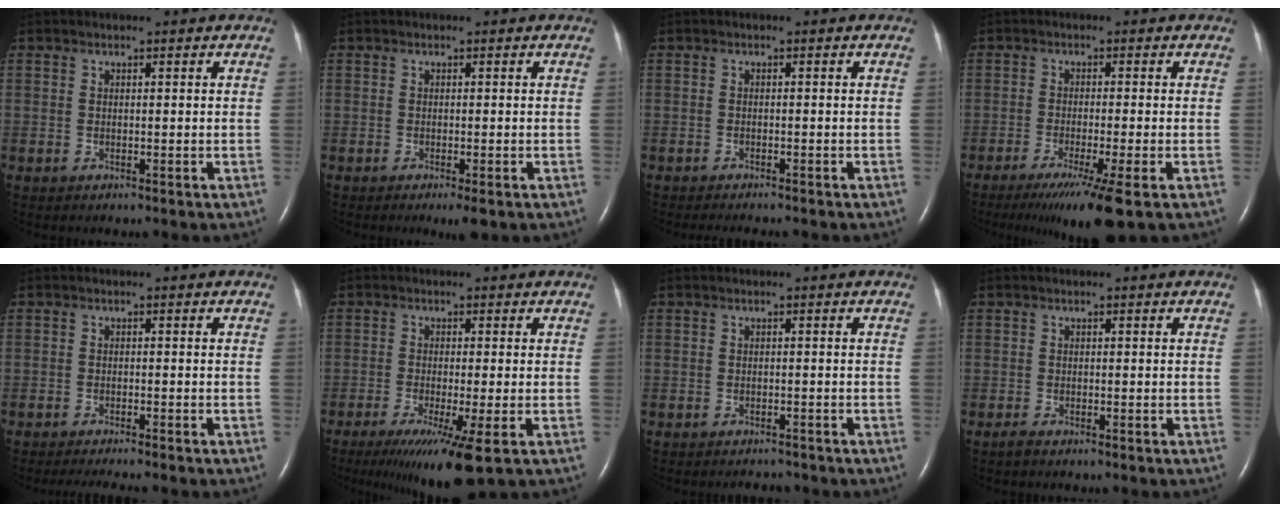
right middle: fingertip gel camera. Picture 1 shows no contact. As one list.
[{"total": 2.1, "force": [-1.2, 0.3, 1.7], "torque": [-0.024, -0.006, -0.015]}, {"total": 4.4, "force": [-3.9, 0.6, 1.8], "torque": [-0.018, -0.006, -0.052]}, {"total": 8.5, "force": [-5.4, -0.8, 6.6], "torque": [-0.106, -0.026, -0.086]}, {"total": 5.3, "force": [-4.7, 0.3, 2.5], "torque": [-0.031, -0.011, -0.069]}, {"total": 9.0, "force": [-5.0, -0.1, 7.5], "torque": [-0.123, -0.029, -0.083]}, {"total": 2.1, "force": [-2.0, 0.6, 0.3], "torque": [-0.008, -0.006, -0.025]}, {"total": 0.8, "force": [-0.7, 0.1, 0.4], "torque": [-0.016, -0.003, -0.013]}]